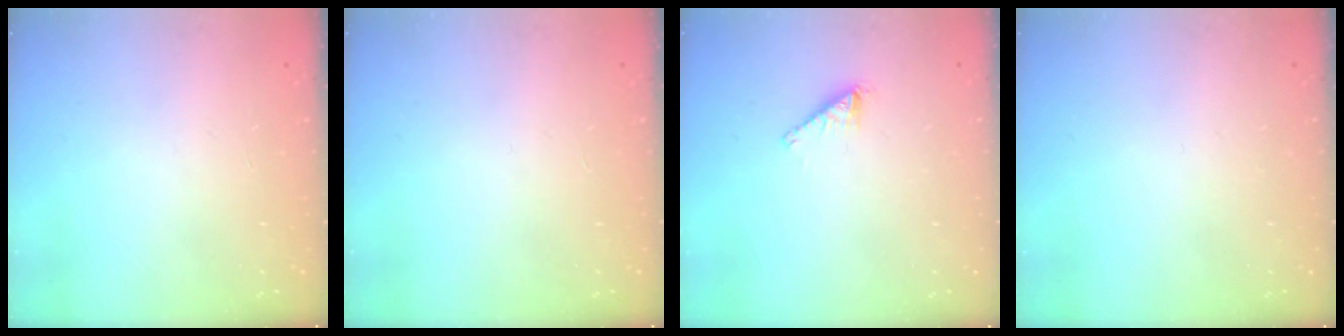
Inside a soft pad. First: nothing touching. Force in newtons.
{"total": 0.0}
{"total": 1.7, "press": 1.7, "slide": 0.2}
{"total": 0.0}